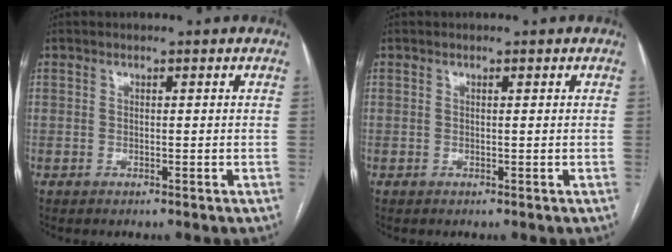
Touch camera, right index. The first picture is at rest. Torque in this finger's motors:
{"motor_torque": [0.11, 0.01, 0.04, 0.01]}